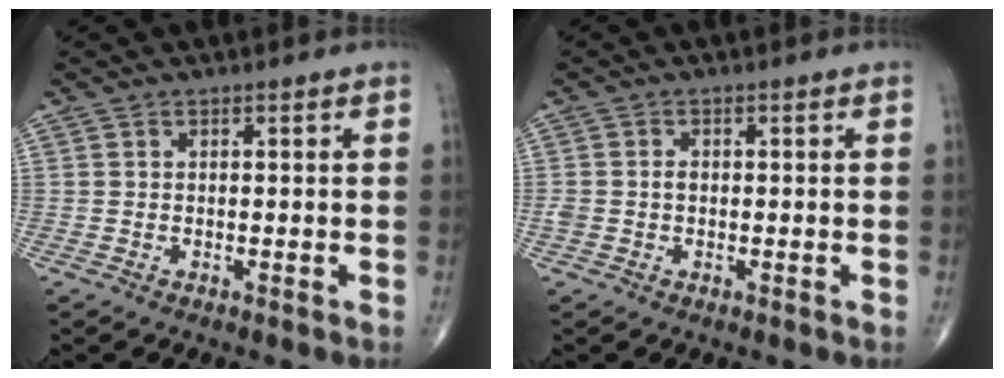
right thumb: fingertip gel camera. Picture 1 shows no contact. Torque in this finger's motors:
{"motor_torque": [0.35, 0.15, 0.38, -0.05, -0.04]}